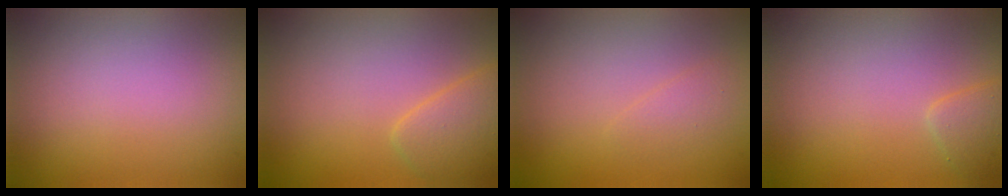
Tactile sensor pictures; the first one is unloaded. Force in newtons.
{"total": 2.9, "press": 2.9, "slide": 0.2}
{"total": 1.1, "press": 1.1, "slide": 0.1}
{"total": 1.5, "press": 1.5, "slide": 0.1}